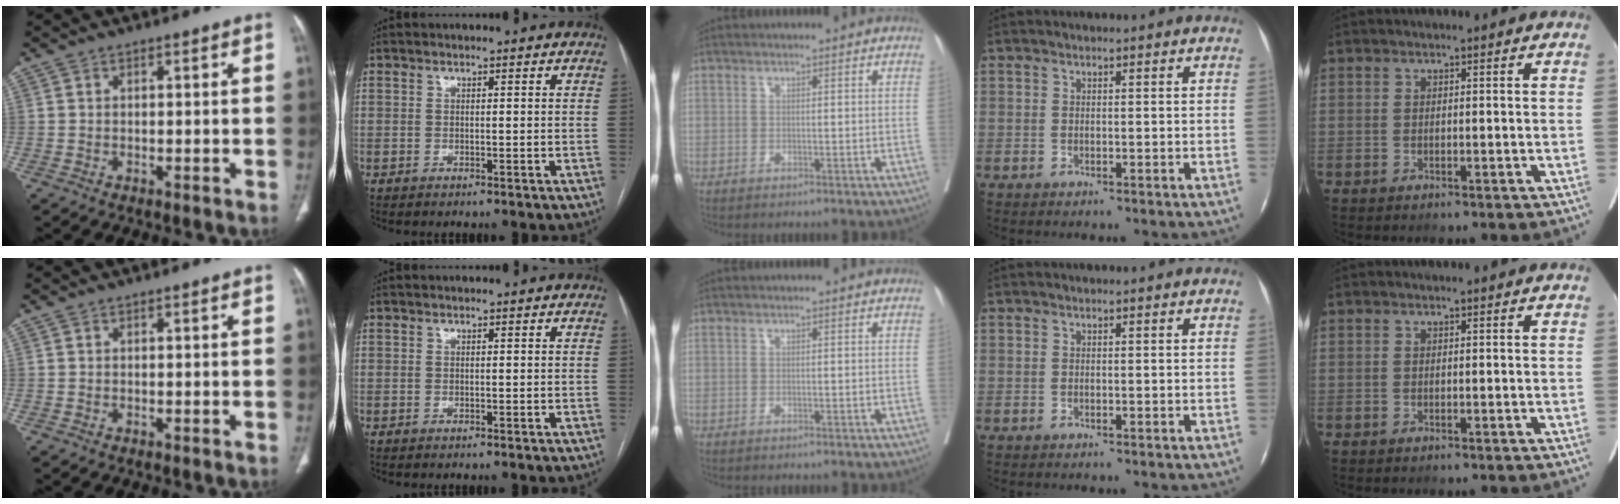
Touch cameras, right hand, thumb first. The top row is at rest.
{}